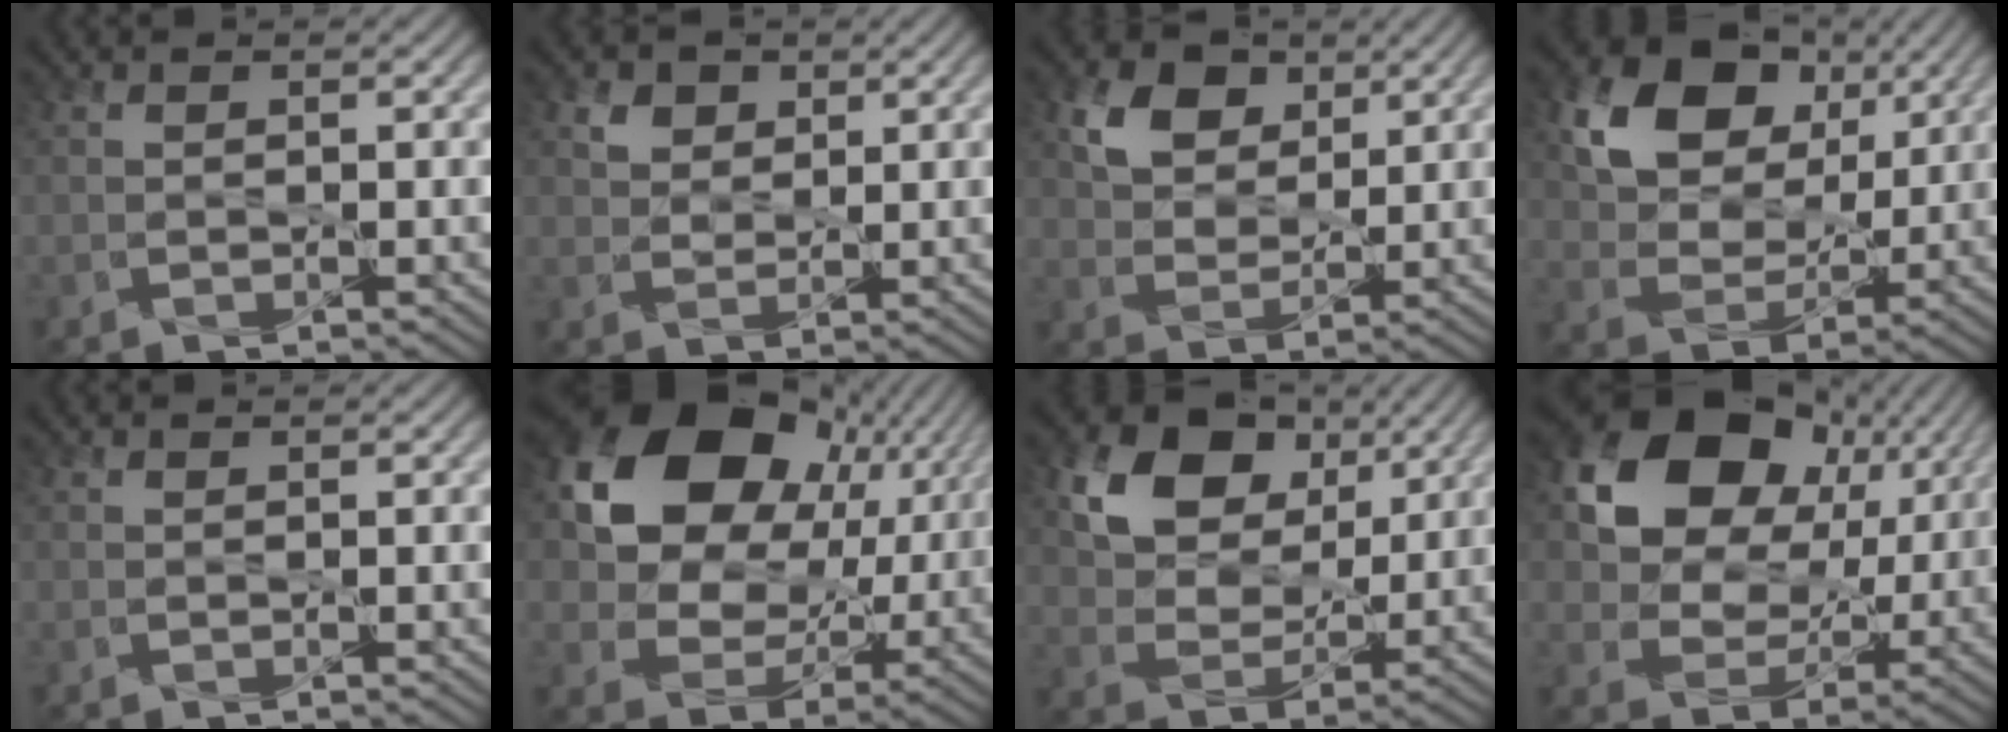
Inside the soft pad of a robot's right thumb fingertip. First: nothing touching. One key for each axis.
{"total": 3.1, "fx": 2.0, "fy": 2.3, "fz": 0.5, "tx": -0.017, "ty": 0.000, "tz": 0.035}
{"total": 5.9, "fx": 3.5, "fy": 4.1, "fz": 2.3, "tx": -0.054, "ty": 0.003, "tz": 0.063}
{"total": 12.4, "fx": 6.3, "fy": 8.6, "fz": 6.3, "tx": -0.134, "ty": 0.020, "tz": 0.117}
{"total": 0.0}
{"total": 17.1, "fx": 6.2, "fy": 12.9, "fz": 9.4, "tx": -0.188, "ty": 0.030, "tz": 0.113}
{"total": 11.2, "fx": 6.0, "fy": 7.7, "fz": 5.5, "tx": -0.120, "ty": 0.013, "tz": 0.103}
{"total": 15.2, "fx": 6.4, "fy": 11.3, "fz": 7.9, "tx": -0.162, "ty": 0.025, "tz": 0.119}